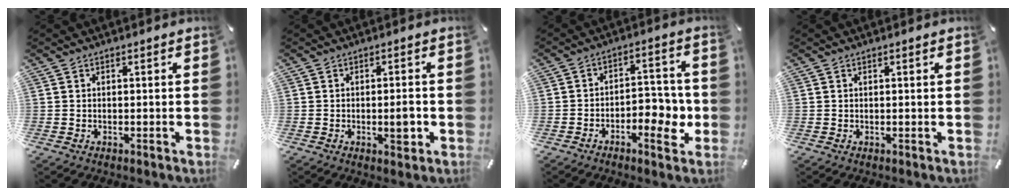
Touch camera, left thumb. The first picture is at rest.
{"total": 4.4, "force": [-0.9, 1.7, 4.0], "torque": [-0.056, 0.003, -0.016]}
{"total": 8.6, "force": [-3.7, 4.6, 6.2], "torque": [-0.068, 0.016, -0.063]}
{"total": 0.0}